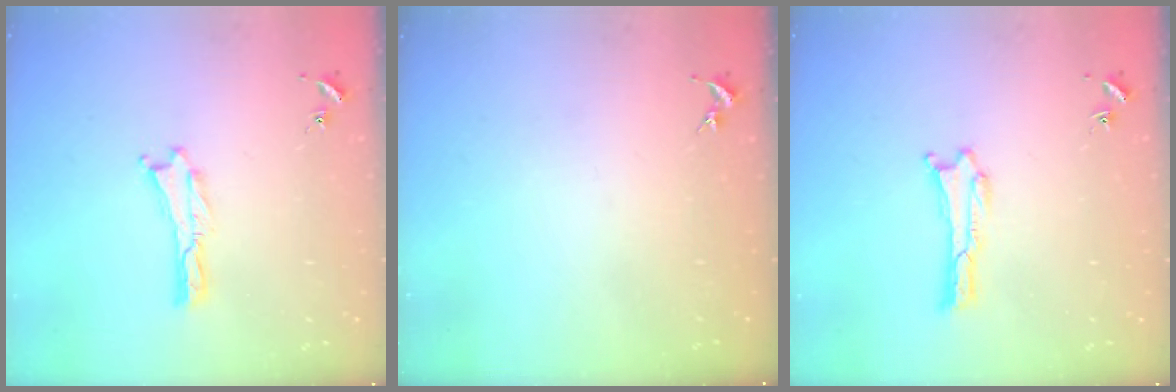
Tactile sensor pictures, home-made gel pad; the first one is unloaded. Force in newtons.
{"total": 0.0}
{"total": 0.0}